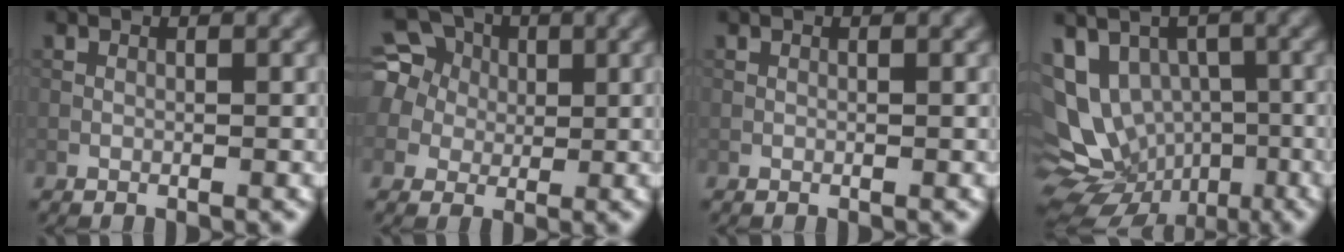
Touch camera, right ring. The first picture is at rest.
{"total": 9.2, "force": [3.2, 7.7, 4.1], "torque": [-0.112, 0.031, 0.043]}
{"total": 0.0}
{"total": 12.5, "force": [-2.1, 10.6, 6.2], "torque": [-0.125, 0.006, -0.028]}